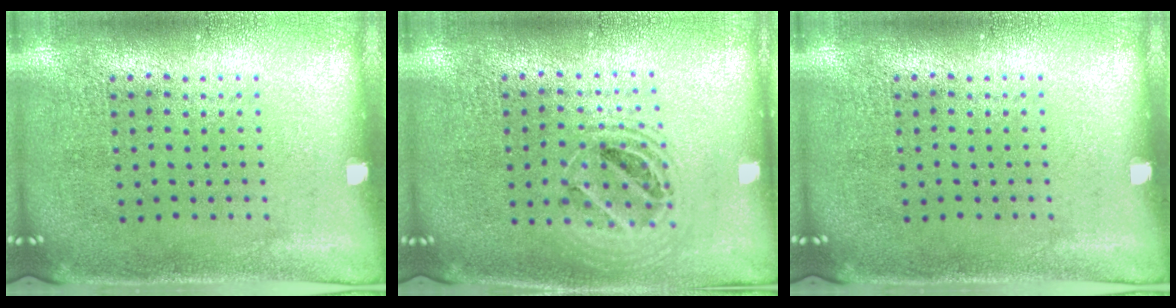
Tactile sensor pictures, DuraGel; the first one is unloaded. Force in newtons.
{"total": 1.4, "press": 1.2, "slide": 0.7}
{"total": 0.0}